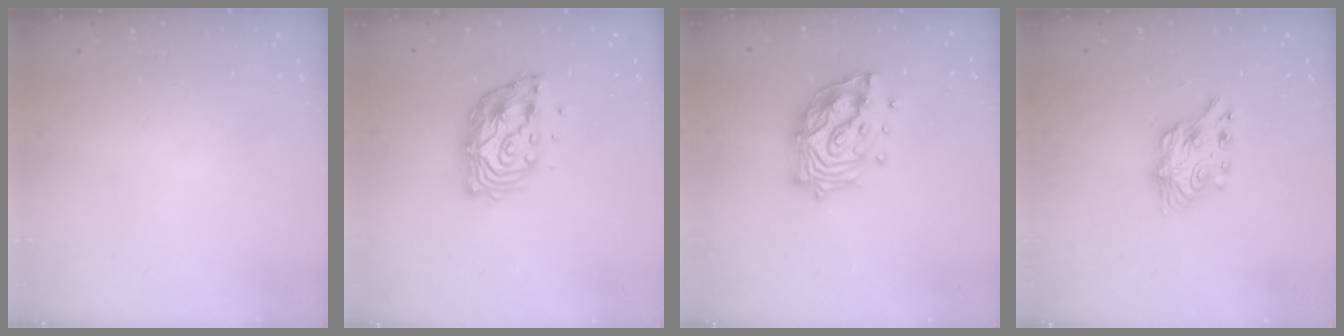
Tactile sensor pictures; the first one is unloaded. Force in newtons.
{"total": 12.1, "press": 12.0, "slide": 0.9}
{"total": 15.2, "press": 15.1, "slide": 1.7}
{"total": 8.2, "press": 8.2, "slide": 0.7}